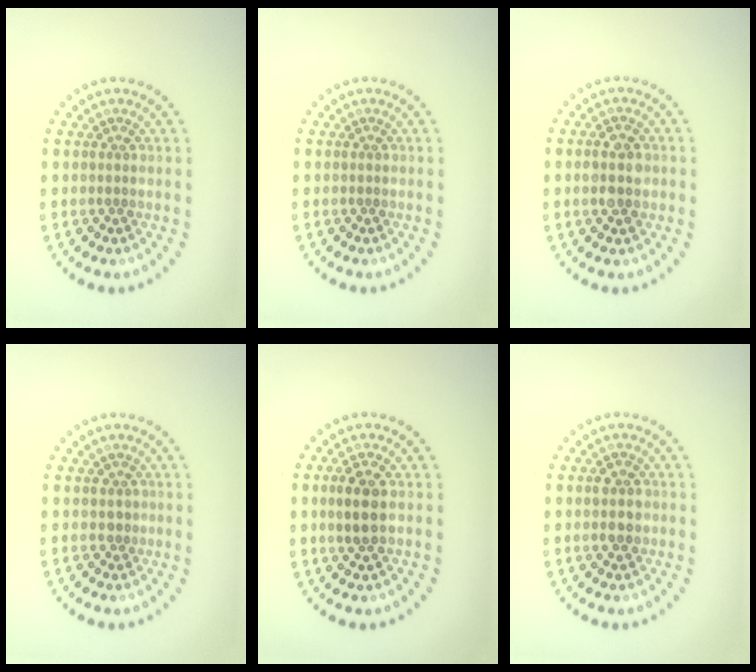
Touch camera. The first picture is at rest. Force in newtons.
{"total": 0.0}
{"total": 2.7, "press": 2.7, "slide": 0.2}
{"total": 0.8, "press": 0.4, "slide": 0.6}
{"total": 2.6, "press": 2.6, "slide": 0.5}
{"total": 1.4, "press": 1.4, "slide": 0.1}